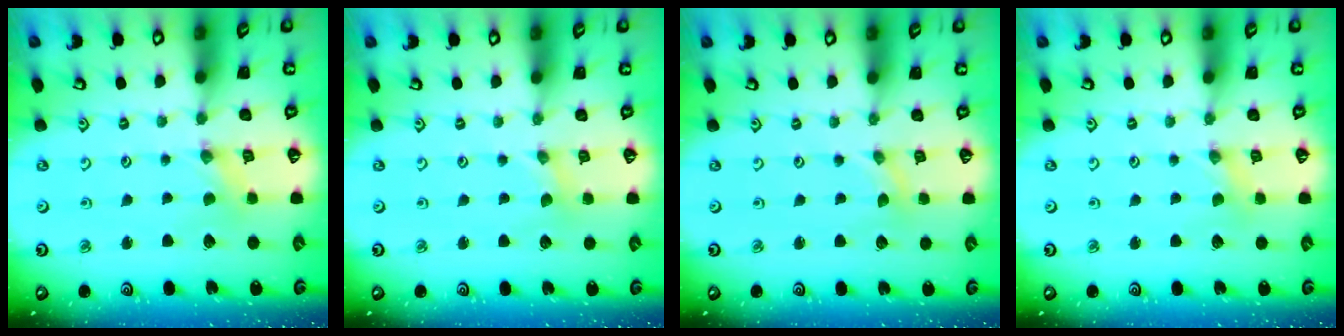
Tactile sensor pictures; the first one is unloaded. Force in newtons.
{"total": 0.0}
{"total": 0.0}
{"total": 0.0}